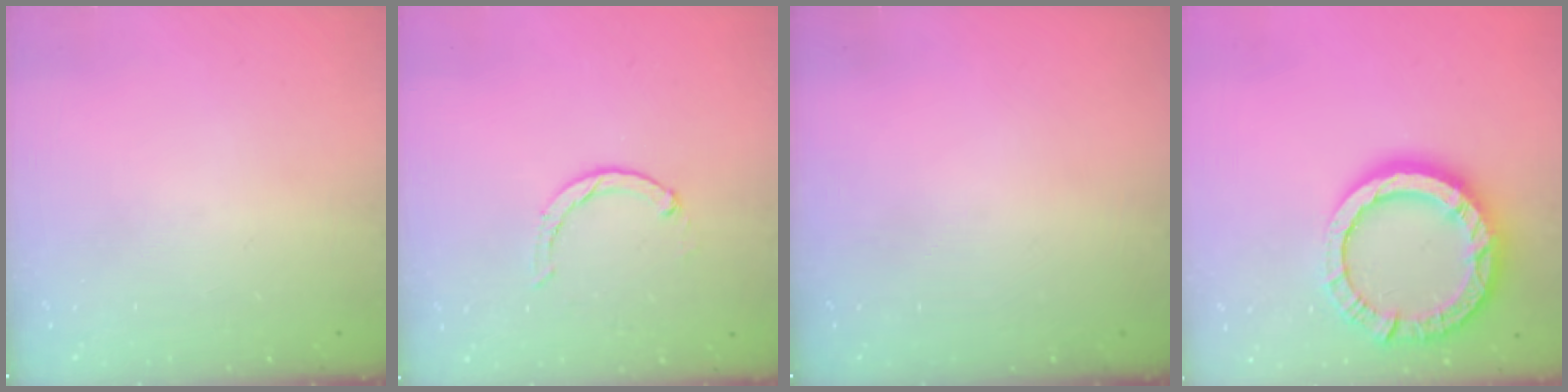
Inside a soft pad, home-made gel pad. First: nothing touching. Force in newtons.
{"total": 1.9, "press": 1.9, "slide": 0.3}
{"total": 0.0}
{"total": 15.9, "press": 15.8, "slide": 1.6}